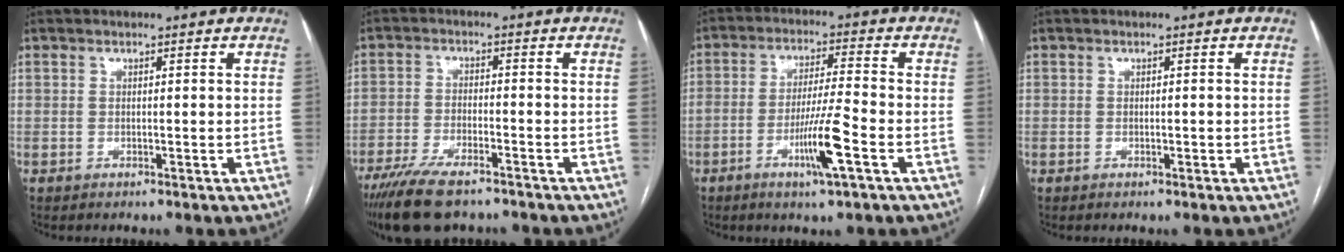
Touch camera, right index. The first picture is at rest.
{"total": 10.7, "force": [-8.3, 2.7, 6.2], "torque": [-0.110, -0.022, -0.141]}
{"total": 8.6, "force": [-3.6, -0.2, 7.8], "torque": [-0.145, -0.007, -0.065]}
{"total": 0.6, "force": [-0.1, 0.3, 0.4], "torque": [-0.009, 0.003, 0.000]}